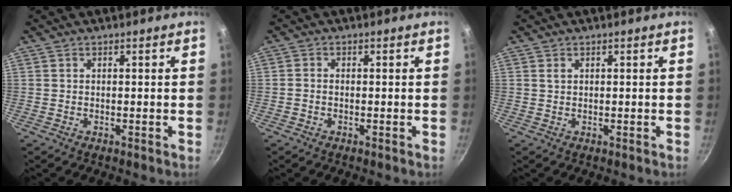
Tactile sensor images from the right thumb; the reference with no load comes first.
{"total": 0.9, "force": [-0.4, 0.6, 0.5], "torque": [-0.010, 0.006, -0.009]}
{"total": 0.6, "force": [0.3, 0.3, 0.4], "torque": [-0.008, 0.000, 0.008]}